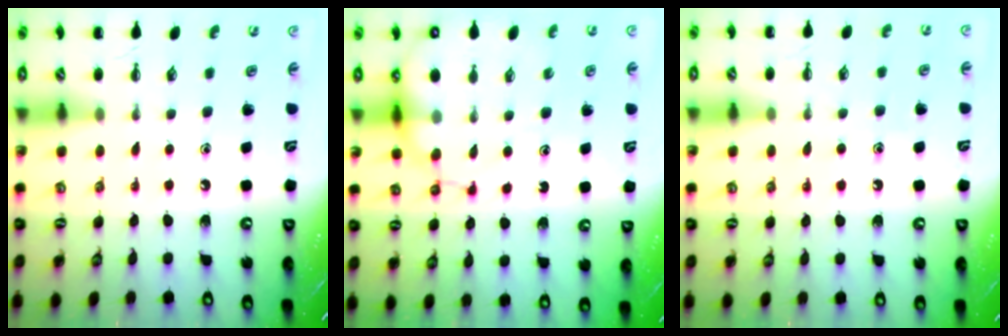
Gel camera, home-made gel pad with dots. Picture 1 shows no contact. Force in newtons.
{"total": 12.8, "press": 12.5, "slide": 3.0}
{"total": 7.7, "press": 7.6, "slide": 1.2}